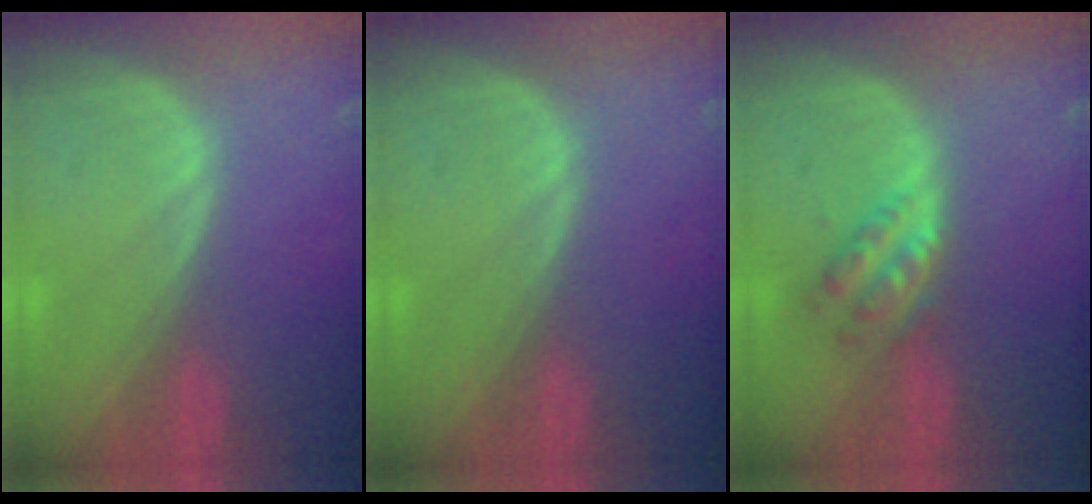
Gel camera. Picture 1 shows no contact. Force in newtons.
{"total": 0.0}
{"total": 4.6, "press": 4.1, "slide": 2.2}